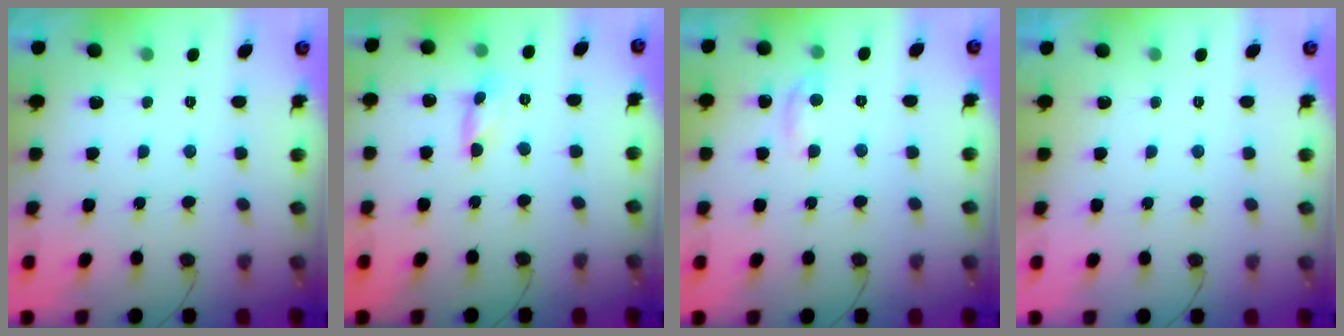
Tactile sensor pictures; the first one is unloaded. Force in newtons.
{"total": 0.8, "press": 0.7, "slide": 0.1}
{"total": 3.8, "press": 3.7, "slide": 0.5}
{"total": 0.0}